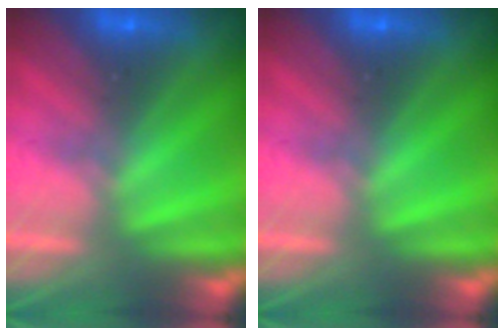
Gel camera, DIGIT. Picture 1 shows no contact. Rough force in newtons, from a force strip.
{"total": 0.0}